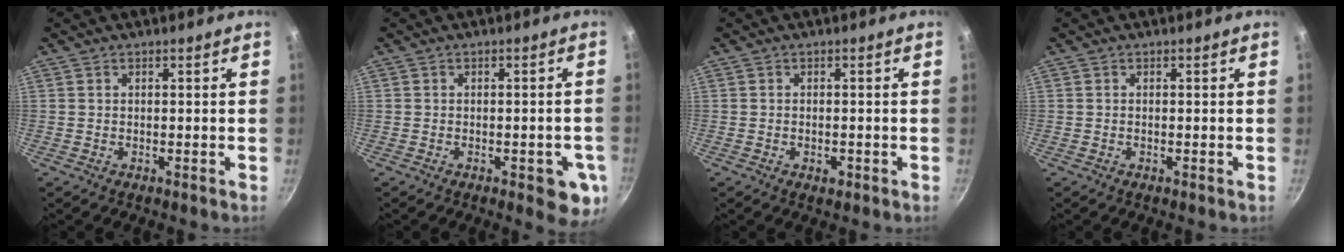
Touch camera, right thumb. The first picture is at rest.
{"total": 7.4, "force": [-2.4, 3.0, 6.3], "torque": [-0.049, 0.004, -0.029]}
{"total": 1.8, "force": [-0.7, 1.1, 1.3], "torque": [-0.020, 0.001, -0.012]}
{"total": 0.0}